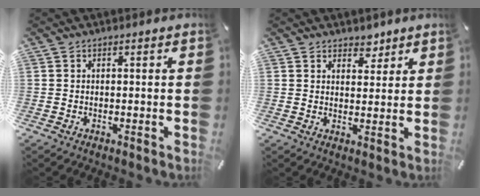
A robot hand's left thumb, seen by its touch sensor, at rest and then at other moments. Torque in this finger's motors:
{"motor_torque": [0.22, -0.24, -0.14, 0.18, -0.01]}